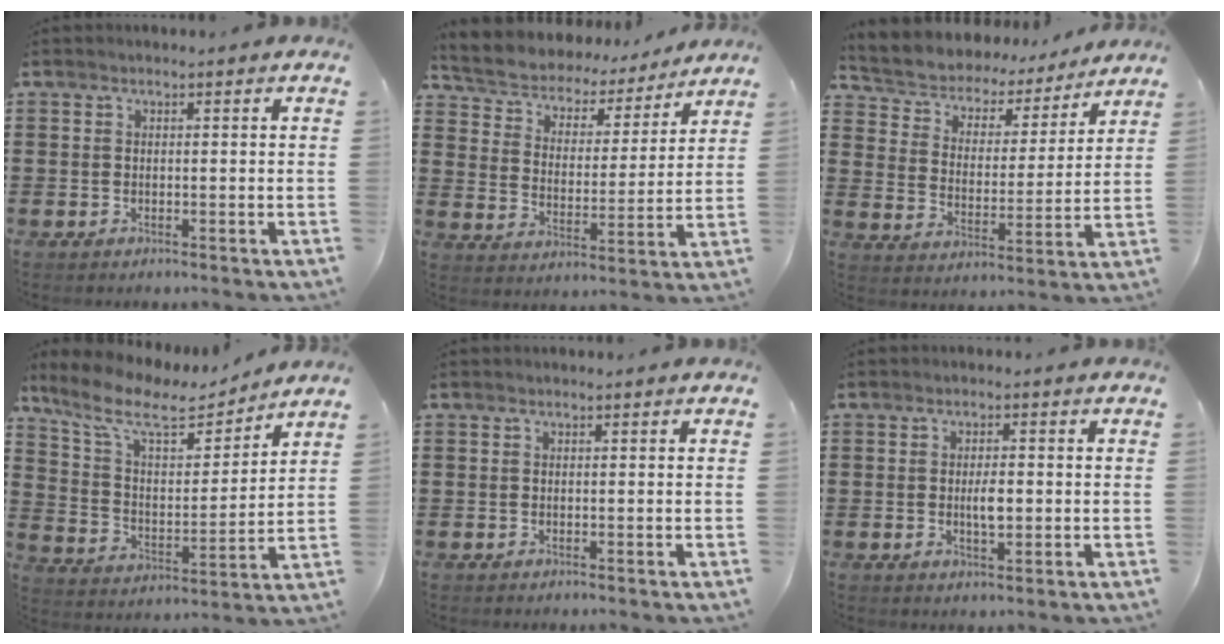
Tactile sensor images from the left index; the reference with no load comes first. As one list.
[{"total": 4.4, "force": [4.2, 1.2, -0.2], "torque": [-0.025, -0.034, 0.067]}, {"total": 4.3, "force": [4.1, 1.3, -0.2], "torque": [-0.026, -0.036, 0.064]}, {"total": 10.0, "force": [7.8, 3.2, 5.5], "torque": [-0.136, -0.033, 0.133]}, {"total": 0.0}, {"total": 3.2, "force": [-0.1, 1.1, 3.0], "torque": [-0.048, -0.003, -0.004]}]